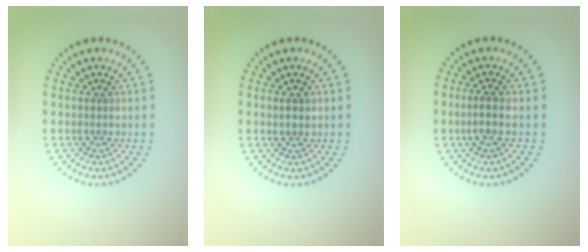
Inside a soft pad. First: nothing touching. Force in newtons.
{"total": 1.0, "press": 0.9, "slide": 0.5}
{"total": 1.5, "press": 1.3, "slide": 0.9}